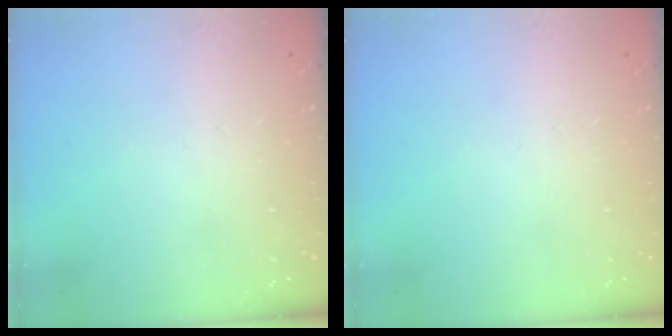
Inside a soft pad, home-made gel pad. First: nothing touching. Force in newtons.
{"total": 0.0}